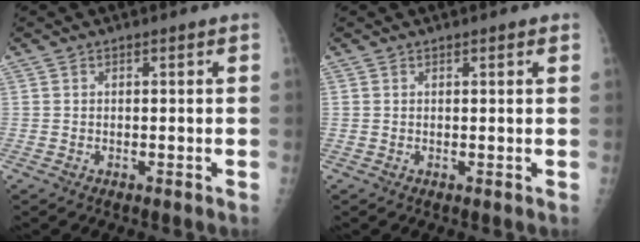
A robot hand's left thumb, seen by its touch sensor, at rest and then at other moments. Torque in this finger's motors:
{"motor_torque": [-0.11, -0.23, -0.30, -0.16, 0.06]}